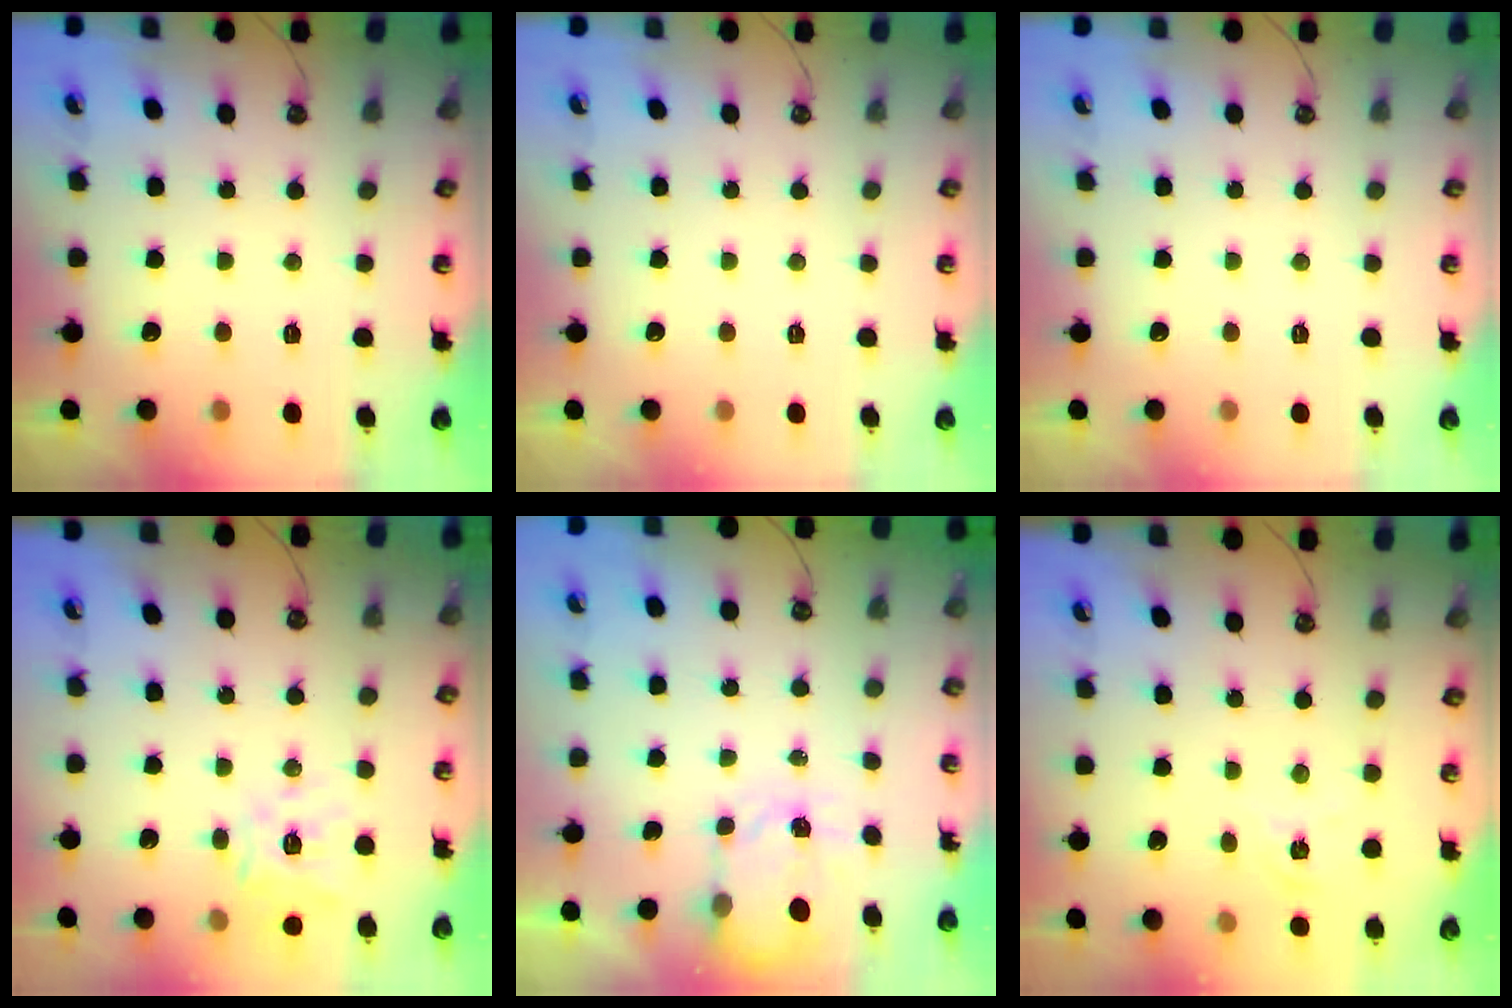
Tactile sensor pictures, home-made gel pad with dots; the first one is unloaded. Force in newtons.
{"total": 0.0}
{"total": 0.0}
{"total": 15.2, "press": 15.0, "slide": 1.9}
{"total": 4.0, "press": 3.9, "slide": 0.6}
{"total": 2.9, "press": 2.9, "slide": 0.3}